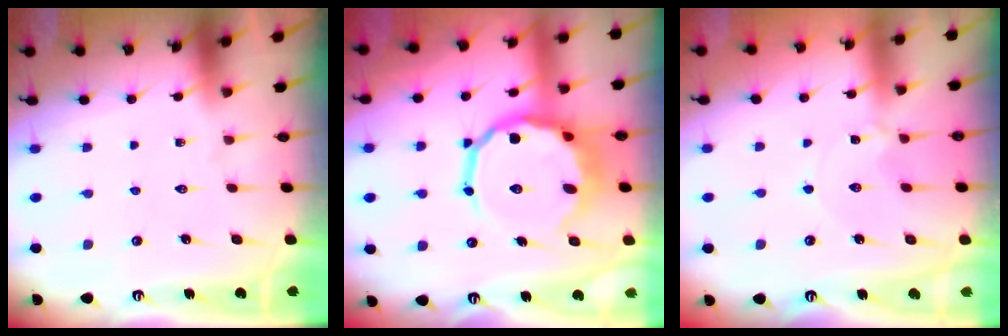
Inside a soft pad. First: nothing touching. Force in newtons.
{"total": 14.3, "press": 13.8, "slide": 3.8}
{"total": 0.0}